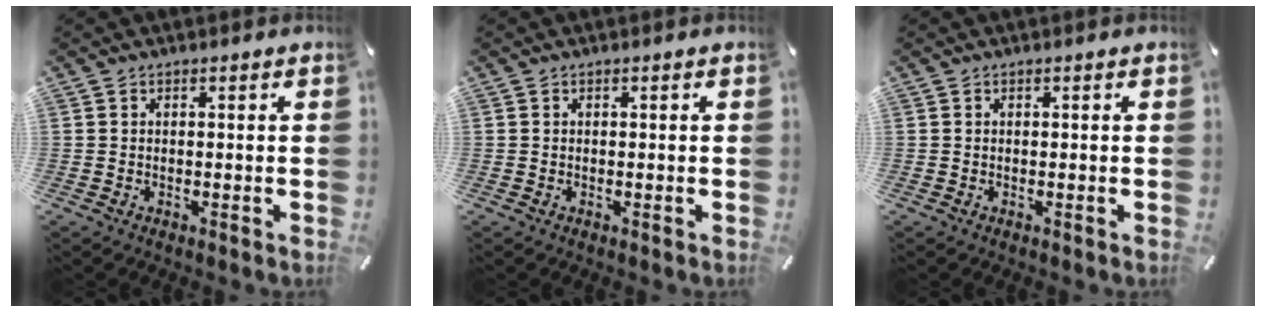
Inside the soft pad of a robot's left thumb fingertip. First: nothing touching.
{"total": 0.0}
{"total": 0.0}